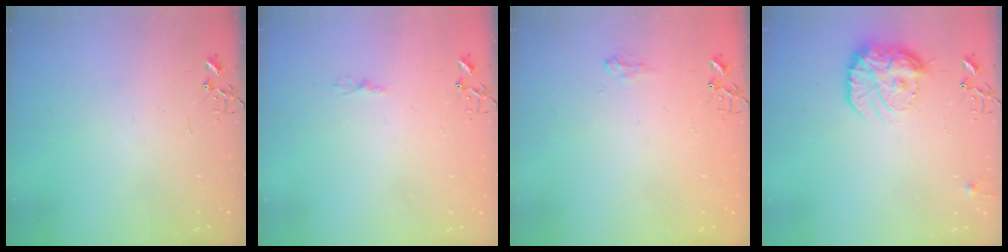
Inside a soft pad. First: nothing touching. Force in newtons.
{"total": 2.4, "press": 2.4, "slide": 0.3}
{"total": 7.9, "press": 7.8, "slide": 1.0}
{"total": 17.3, "press": 17.3, "slide": 1.3}